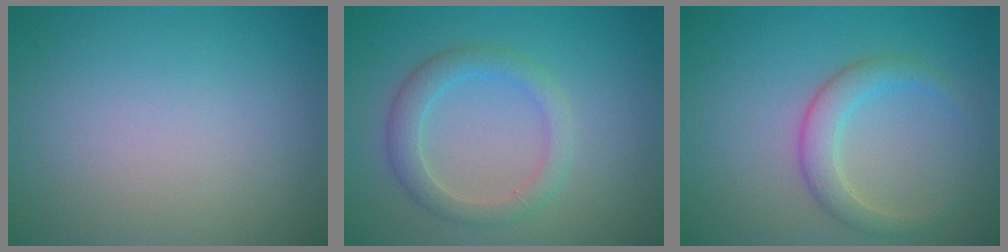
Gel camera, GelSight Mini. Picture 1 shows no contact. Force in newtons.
{"total": 2.9, "press": 2.9, "slide": 0.1}
{"total": 2.7, "press": 2.7, "slide": 0.2}